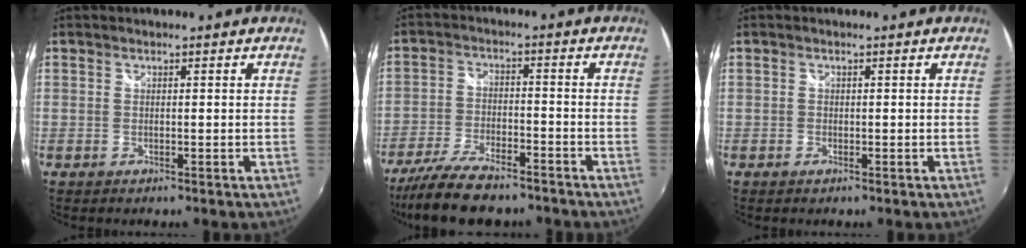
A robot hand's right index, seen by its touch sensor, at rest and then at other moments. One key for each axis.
{"total": 14.0, "fx": -11.4, "fy": 4.3, "fz": 6.9, "tx": -0.155, "ty": -0.025, "tz": -0.196}
{"total": 0.6, "fx": -0.4, "fy": 0.4, "fz": 0.2, "tx": -0.004, "ty": -0.003, "tz": -0.009}